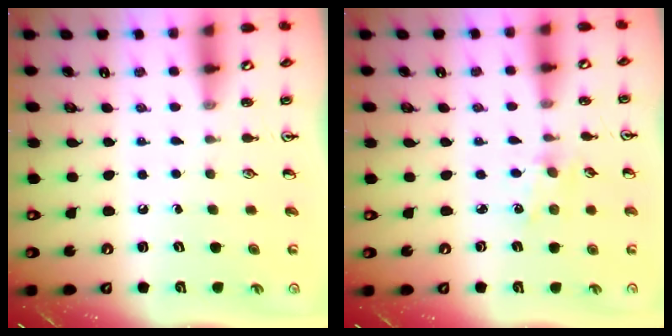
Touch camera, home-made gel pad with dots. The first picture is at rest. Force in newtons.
{"total": 1.2, "press": 1.2, "slide": 0.2}